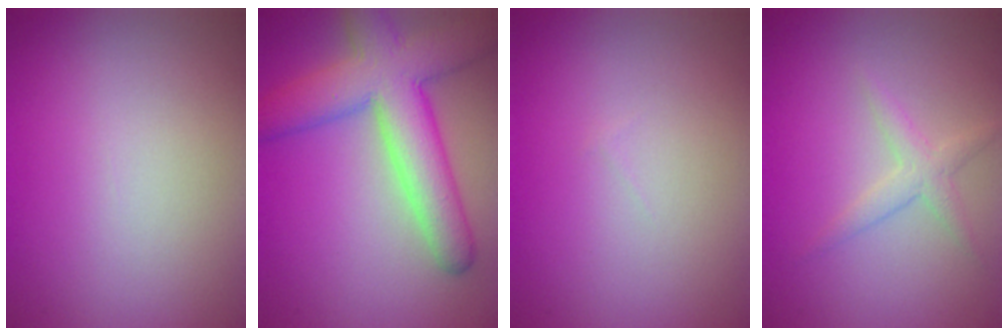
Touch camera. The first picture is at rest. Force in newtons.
{"total": 8.5, "press": 8.5, "slide": 0.4}
{"total": 0.0}
{"total": 1.8, "press": 1.8, "slide": 0.1}